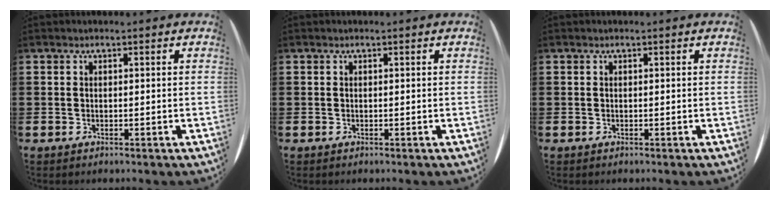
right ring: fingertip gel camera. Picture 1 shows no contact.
{"total": 0.0}
{"total": 0.0}